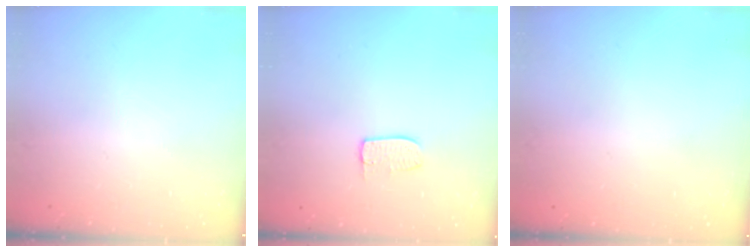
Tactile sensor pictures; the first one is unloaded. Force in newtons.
{"total": 5.4, "press": 5.4, "slide": 0.3}
{"total": 0.0}